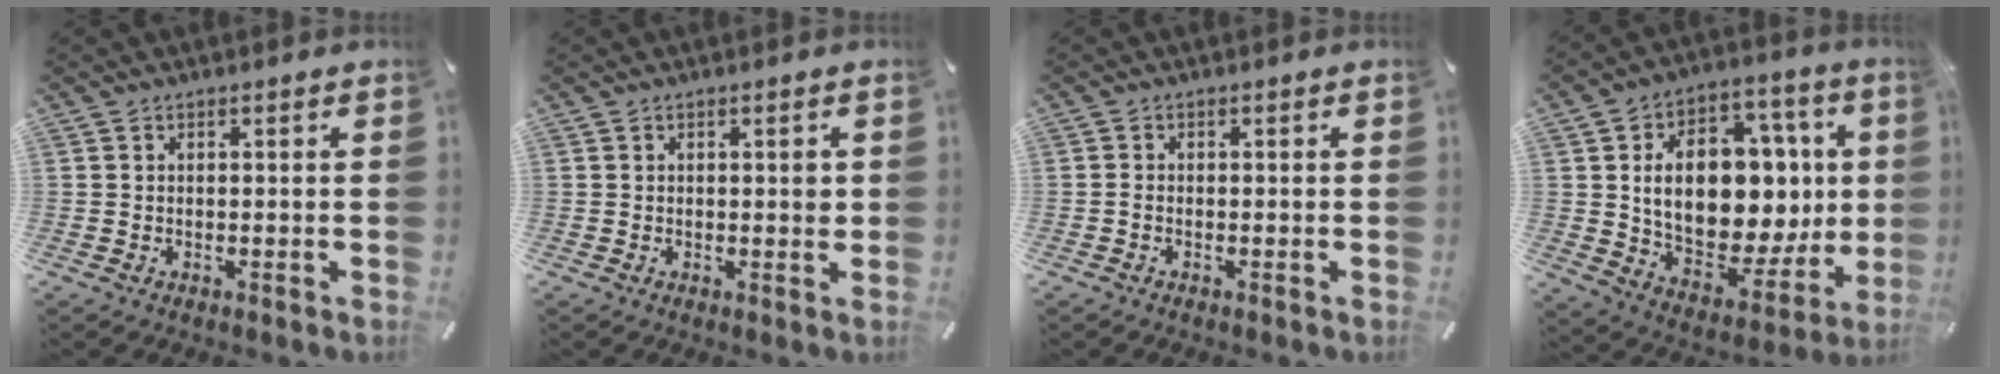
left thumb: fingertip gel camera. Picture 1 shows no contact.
{"total": 1.6, "force": [0.3, 0.7, 1.4], "torque": [-0.012, -0.003, 0.000]}
{"total": 0.7, "force": [-0.4, 0.3, 0.5], "torque": [-0.011, -0.002, -0.008]}
{"total": 20.1, "force": [2.7, 13.8, 14.4], "torque": [-0.239, -0.028, 0.054]}